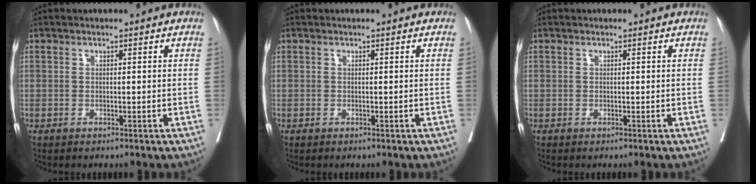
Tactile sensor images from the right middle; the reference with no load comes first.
{"total": 0.0}
{"total": 0.0}